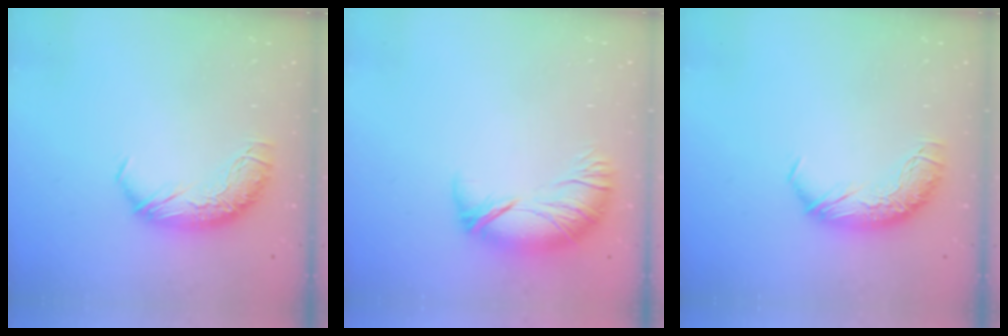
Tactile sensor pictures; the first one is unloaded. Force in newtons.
{"total": 2.6, "press": 1.6, "slide": 2.0}
{"total": 0.0}